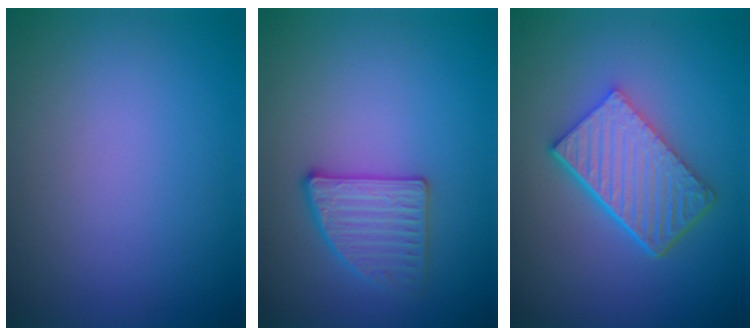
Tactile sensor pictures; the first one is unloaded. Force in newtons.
{"total": 2.8, "press": 2.8, "slide": 0.3}
{"total": 6.6, "press": 4.5, "slide": 4.9}